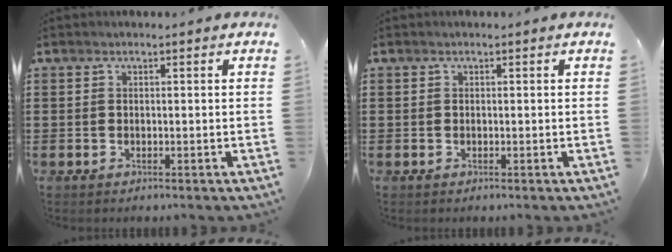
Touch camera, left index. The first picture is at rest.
{"total": 0.0}